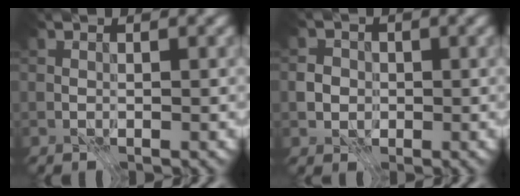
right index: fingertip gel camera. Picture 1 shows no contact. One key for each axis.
{"total": 2.1, "fx": -0.8, "fy": 1.9, "fz": 0.5, "tx": -0.006, "ty": -0.001, "tz": -0.019}